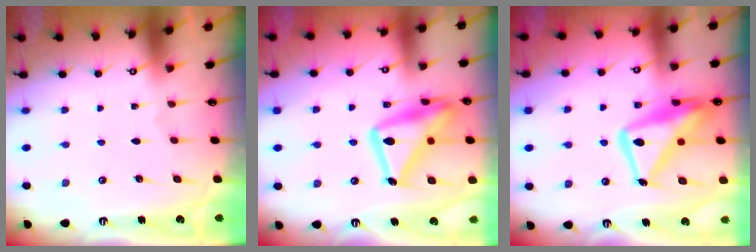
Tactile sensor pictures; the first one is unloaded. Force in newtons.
{"total": 21.5, "press": 21.4, "slide": 1.8}
{"total": 17.7, "press": 17.6, "slide": 1.6}